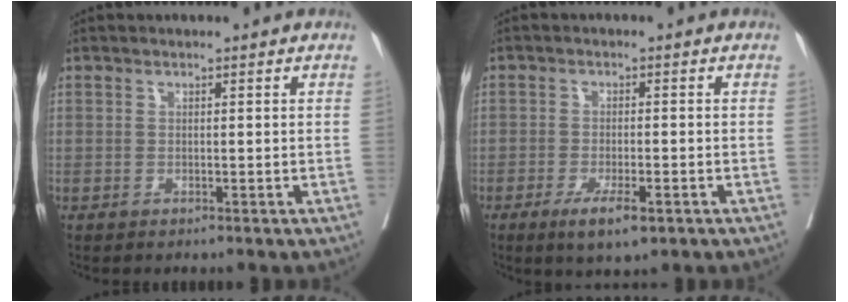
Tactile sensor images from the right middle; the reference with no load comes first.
{"total": 5.1, "force": [-2.8, 1.2, 4.1], "torque": [-0.071, -0.008, -0.041]}